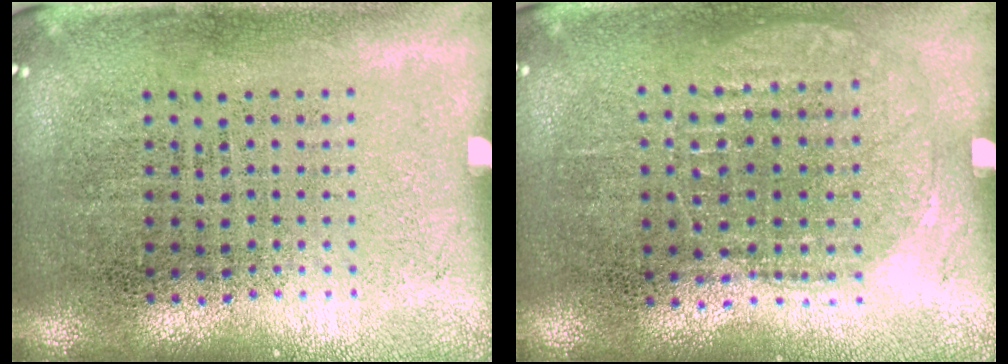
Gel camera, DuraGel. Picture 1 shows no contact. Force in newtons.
{"total": 0.9, "press": 0.9, "slide": 0.2}